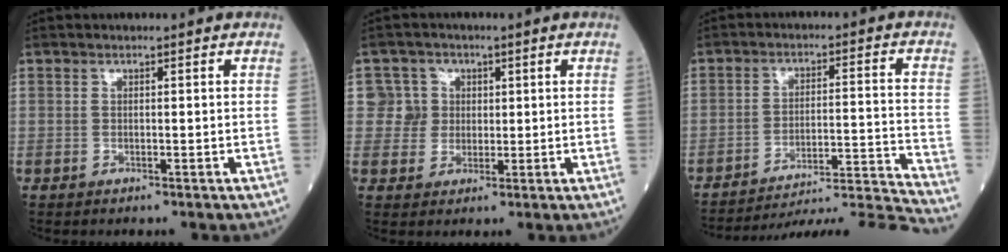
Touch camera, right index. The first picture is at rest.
{"total": 4.6, "force": [1.1, 4.5, -0.1], "torque": [0.012, 0.012, 0.019]}
{"total": 15.9, "force": [-15.2, -4.0, 2.5], "torque": [-0.012, 0.009, -0.223]}